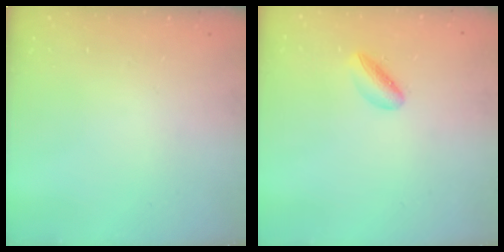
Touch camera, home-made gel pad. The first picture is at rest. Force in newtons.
{"total": 4.6, "press": 4.4, "slide": 1.3}